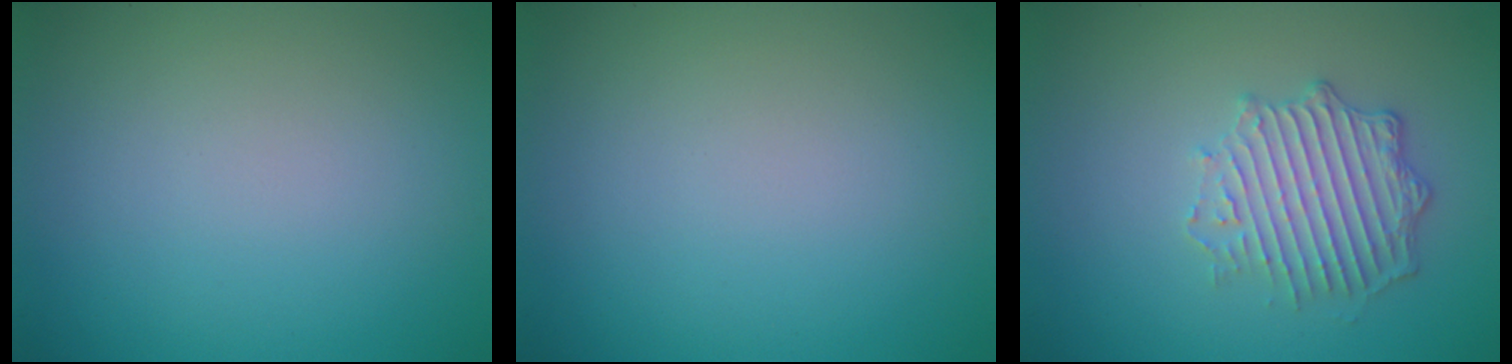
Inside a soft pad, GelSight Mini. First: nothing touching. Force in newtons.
{"total": 0.0}
{"total": 3.8, "press": 3.5, "slide": 1.6}